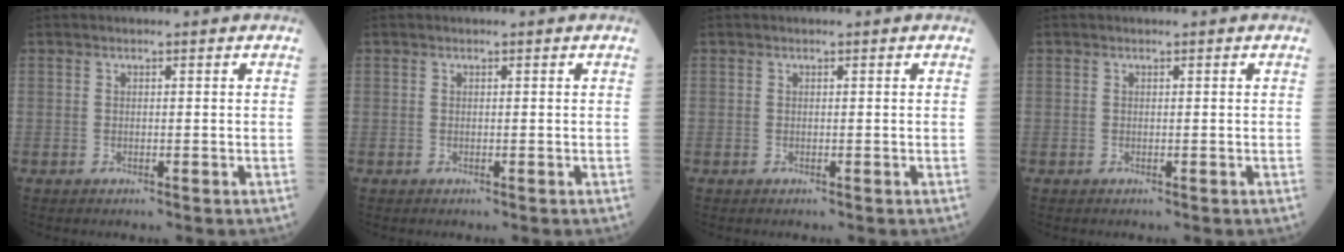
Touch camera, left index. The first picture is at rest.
{"total": 0.0}
{"total": 0.0}
{"total": 0.0}